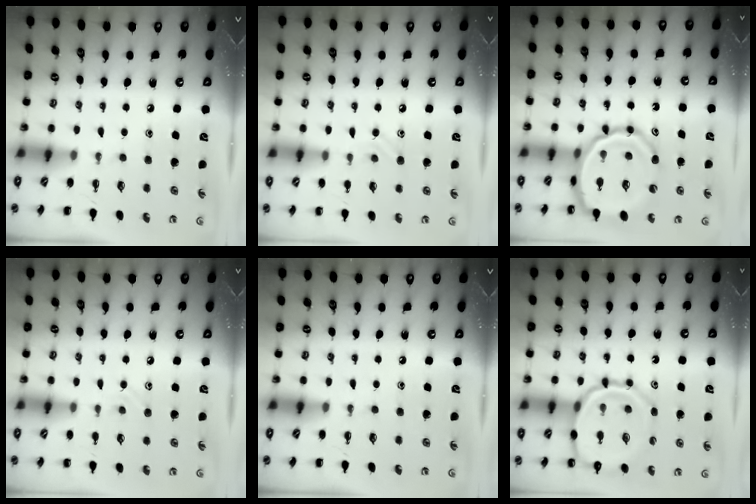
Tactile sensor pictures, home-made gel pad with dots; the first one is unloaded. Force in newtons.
{"total": 7.3, "press": 7.0, "slide": 2.2}
{"total": 16.7, "press": 16.5, "slide": 2.2}
{"total": 6.5, "press": 6.1, "slide": 2.2}
{"total": 0.0}
{"total": 14.1, "press": 14.0, "slide": 1.7}